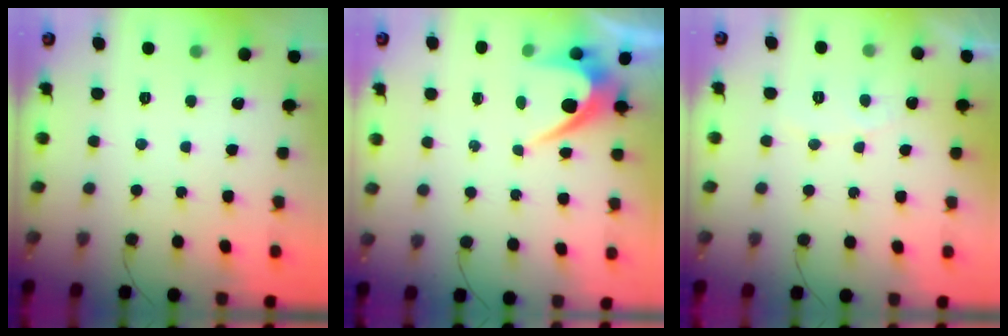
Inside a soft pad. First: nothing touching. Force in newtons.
{"total": 5.0, "press": 5.0, "slide": 0.4}
{"total": 4.5, "press": 4.4, "slide": 0.3}